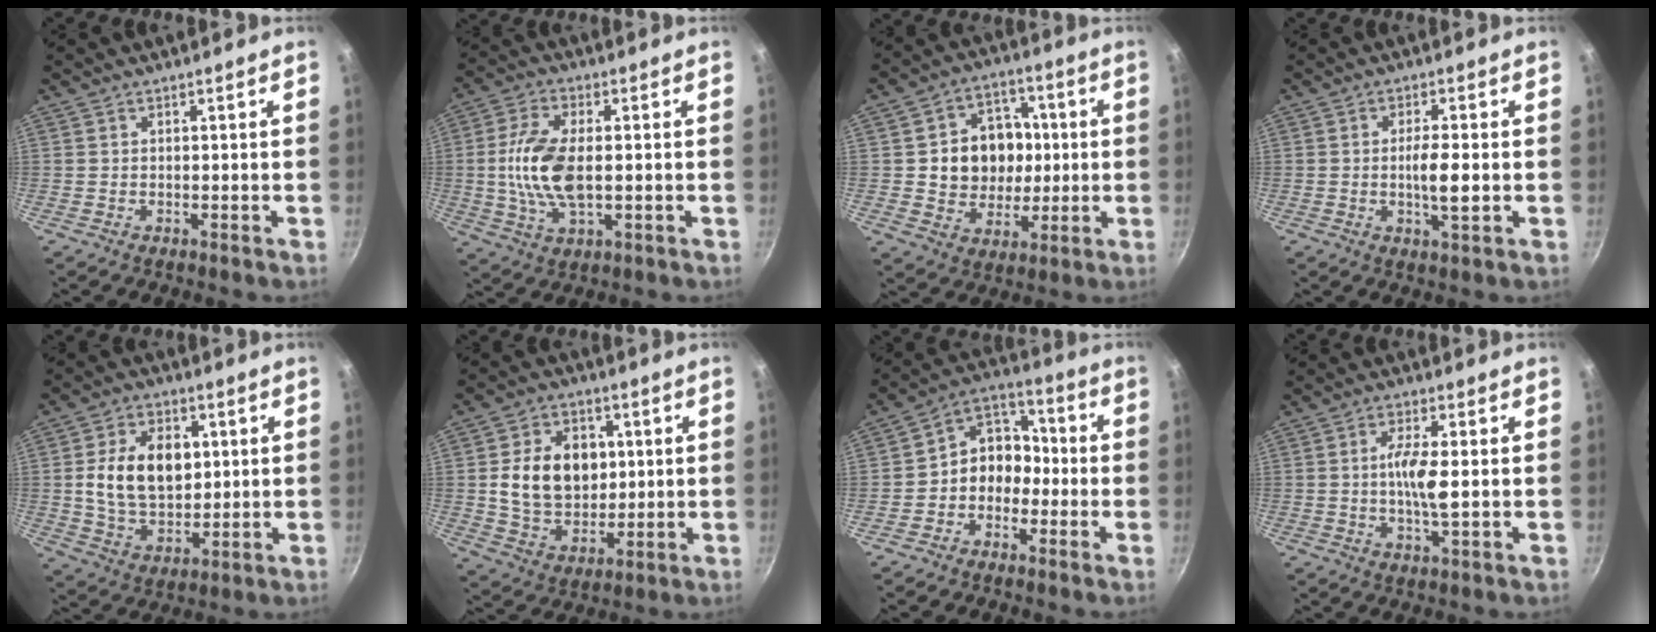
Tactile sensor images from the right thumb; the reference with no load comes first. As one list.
[{"total": 11.8, "force": [0.0, 5.9, 10.2], "torque": [-0.205, 0.007, -0.005]}, {"total": 13.6, "force": [0.8, 11.7, 7.0], "torque": [-0.074, 0.011, 0.017]}, {"total": 5.2, "force": [-0.5, 0.8, 5.1], "torque": [-0.096, -0.001, -0.010]}, {"total": 14.0, "force": [2.2, 9.5, 10.0], "torque": [-0.148, -0.006, 0.039]}, {"total": 14.6, "force": [2.0, 11.0, 9.4], "torque": [-0.131, -0.003, 0.037]}, {"total": 9.4, "force": [-2.2, 7.6, 5.0], "torque": [-0.032, 0.051, -0.059]}, {"total": 6.3, "force": [0.1, 1.2, 6.2], "torque": [-0.125, -0.001, 0.000]}]